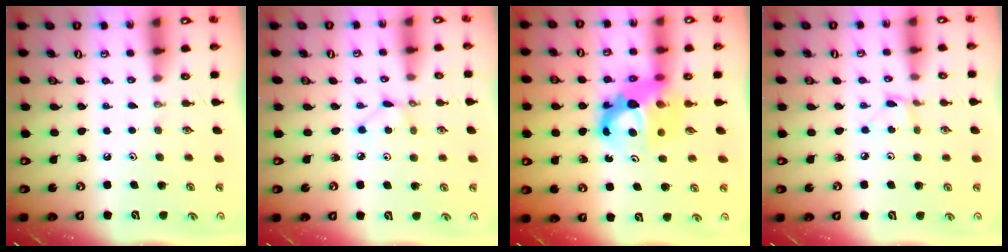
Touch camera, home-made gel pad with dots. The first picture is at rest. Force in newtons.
{"total": 2.1, "press": 2.1, "slide": 0.3}
{"total": 11.6, "press": 11.6, "slide": 1.1}
{"total": 2.0, "press": 2.0, "slide": 0.2}